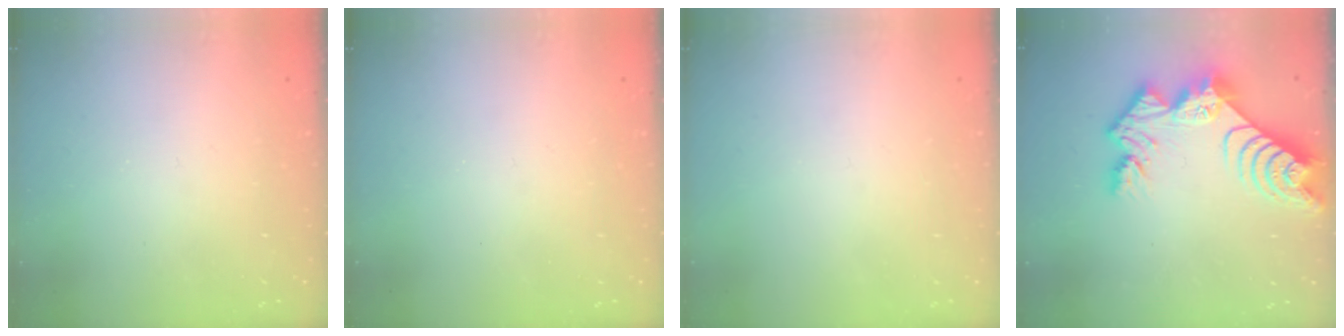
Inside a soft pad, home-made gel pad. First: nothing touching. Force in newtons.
{"total": 0.0}
{"total": 0.0}
{"total": 14.2, "press": 14.1, "slide": 1.1}